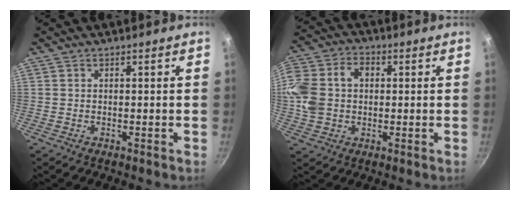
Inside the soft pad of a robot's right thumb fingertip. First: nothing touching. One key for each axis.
{"total": 14.4, "fx": 1.4, "fy": 11.0, "fz": 9.2, "tx": -0.194, "ty": 0.032, "tz": 0.017}